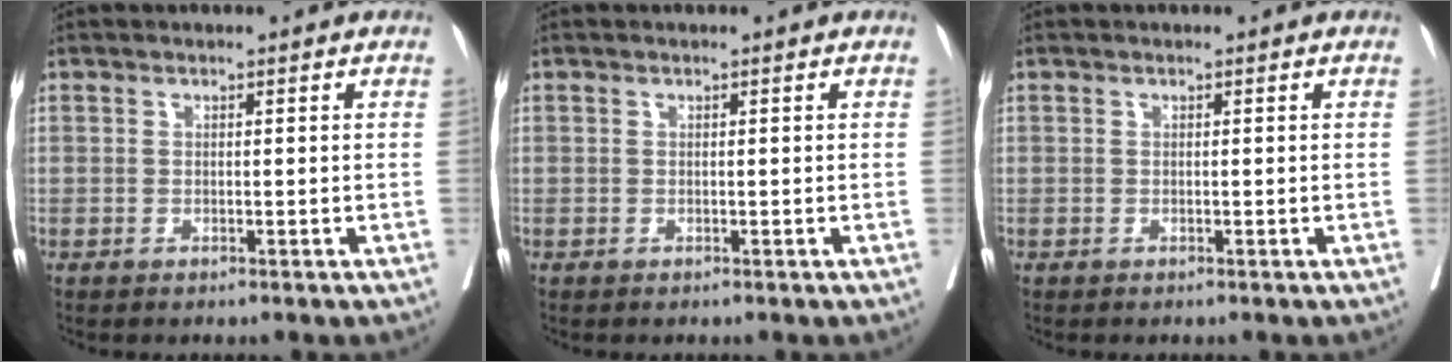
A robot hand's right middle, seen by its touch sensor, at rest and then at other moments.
{"total": 0.0}
{"total": 0.0}